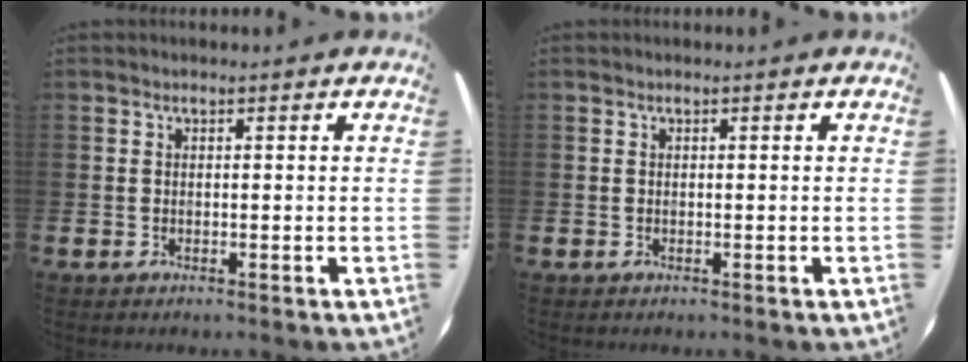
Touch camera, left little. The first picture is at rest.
{"total": 0.0}